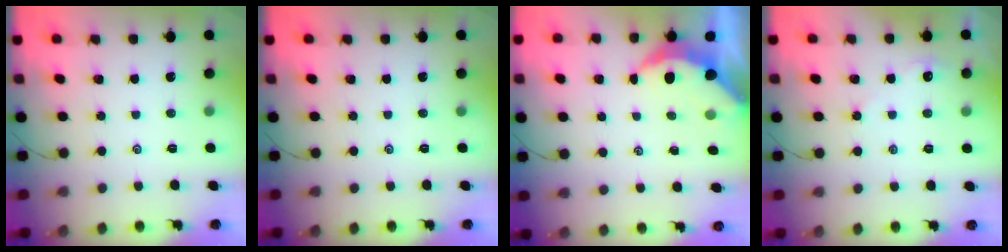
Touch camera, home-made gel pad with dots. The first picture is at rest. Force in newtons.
{"total": 0.0}
{"total": 5.1, "press": 5.1, "slide": 0.2}
{"total": 2.3, "press": 2.3, "slide": 0.2}